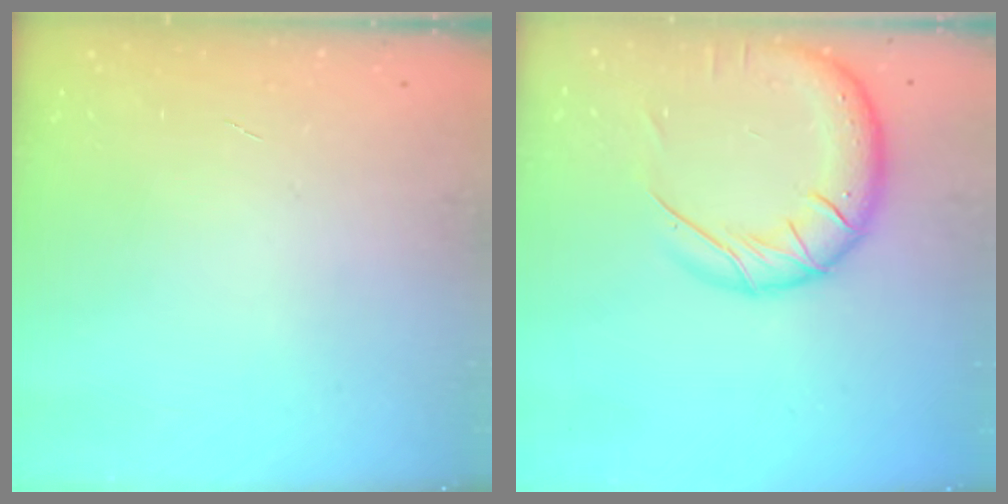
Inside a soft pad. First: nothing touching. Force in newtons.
{"total": 16.7, "press": 16.6, "slide": 2.1}